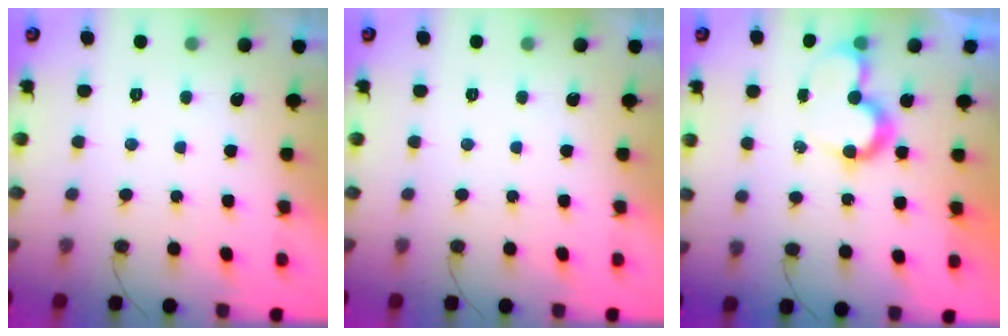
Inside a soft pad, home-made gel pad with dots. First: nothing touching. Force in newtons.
{"total": 0.0}
{"total": 8.3, "press": 8.3, "slide": 0.1}